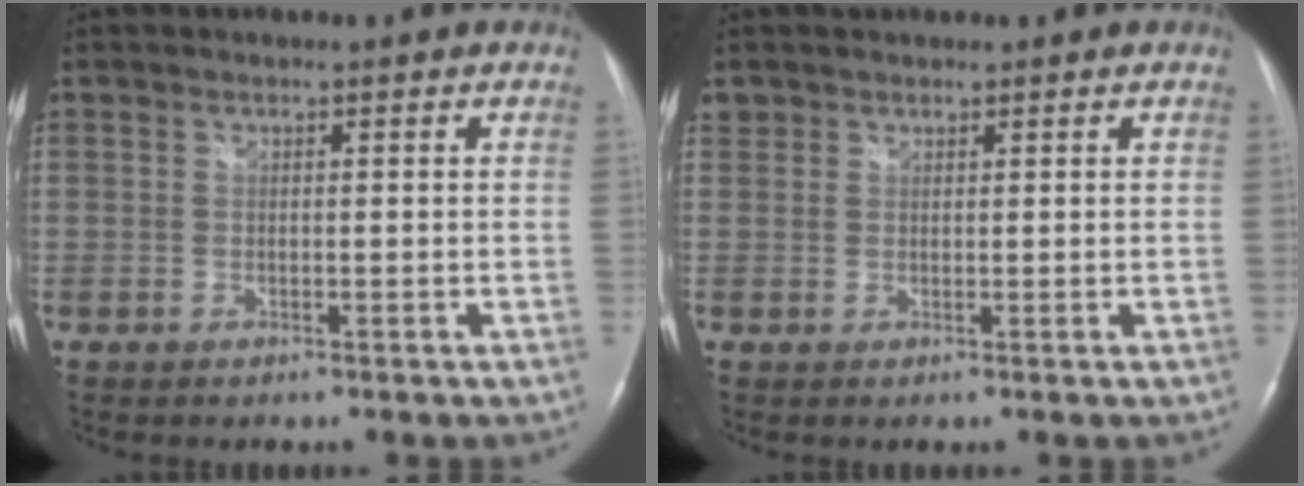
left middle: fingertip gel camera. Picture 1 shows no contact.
{"total": 1.4, "force": [1.0, 0.9, -0.2], "torque": [0.010, 0.010, 0.015]}